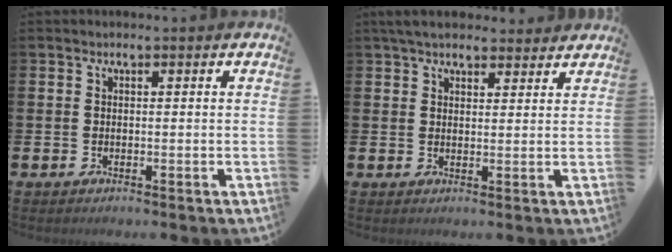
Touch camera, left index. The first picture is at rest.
{"total": 4.6, "force": [4.2, 1.5, 1.2], "torque": [-0.032, -0.010, 0.079]}